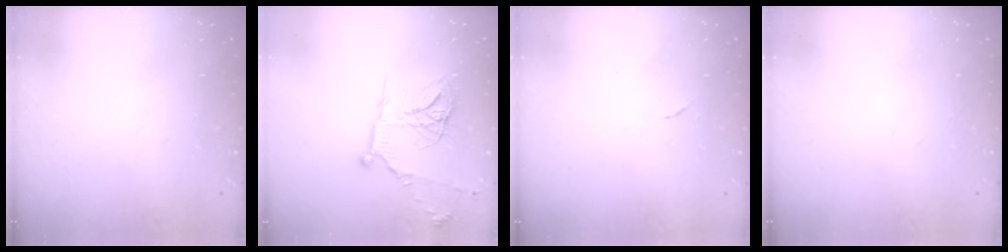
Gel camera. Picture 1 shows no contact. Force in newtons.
{"total": 17.9, "press": 17.8, "slide": 1.6}
{"total": 4.6, "press": 4.6, "slide": 0.6}
{"total": 0.0}